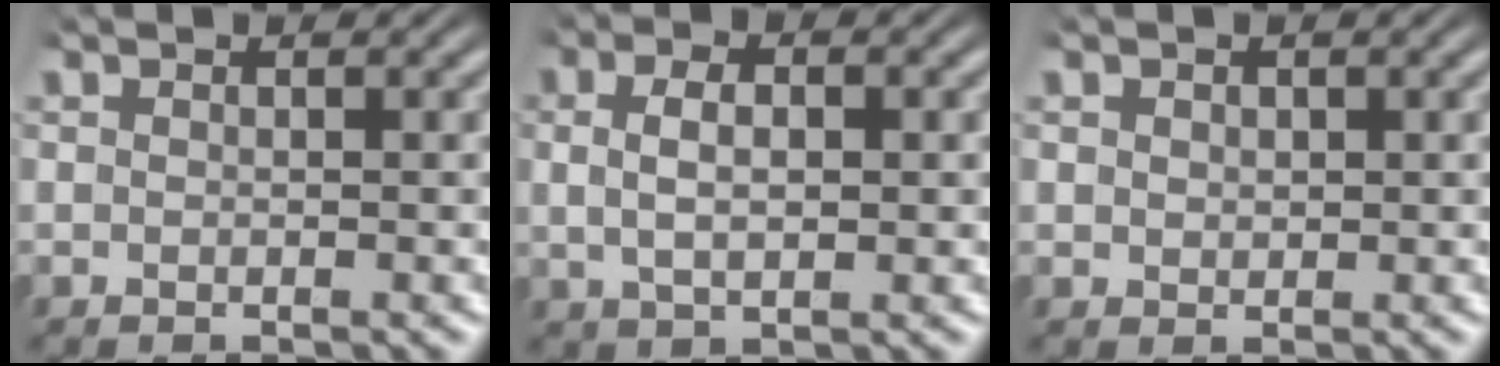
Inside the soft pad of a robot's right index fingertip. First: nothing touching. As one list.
[{"total": 3.5, "force": [0.4, 1.9, 2.9], "torque": [-0.053, -0.001, 0.012]}, {"total": 0.6, "force": [0.4, 0.4, 0.3], "torque": [-0.008, -0.007, 0.016]}]